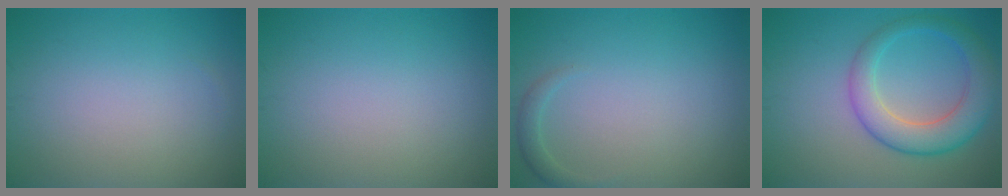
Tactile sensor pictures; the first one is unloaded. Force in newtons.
{"total": 0.0}
{"total": 1.2, "press": 1.1, "slide": 0.1}
{"total": 5.6, "press": 5.6, "slide": 0.2}